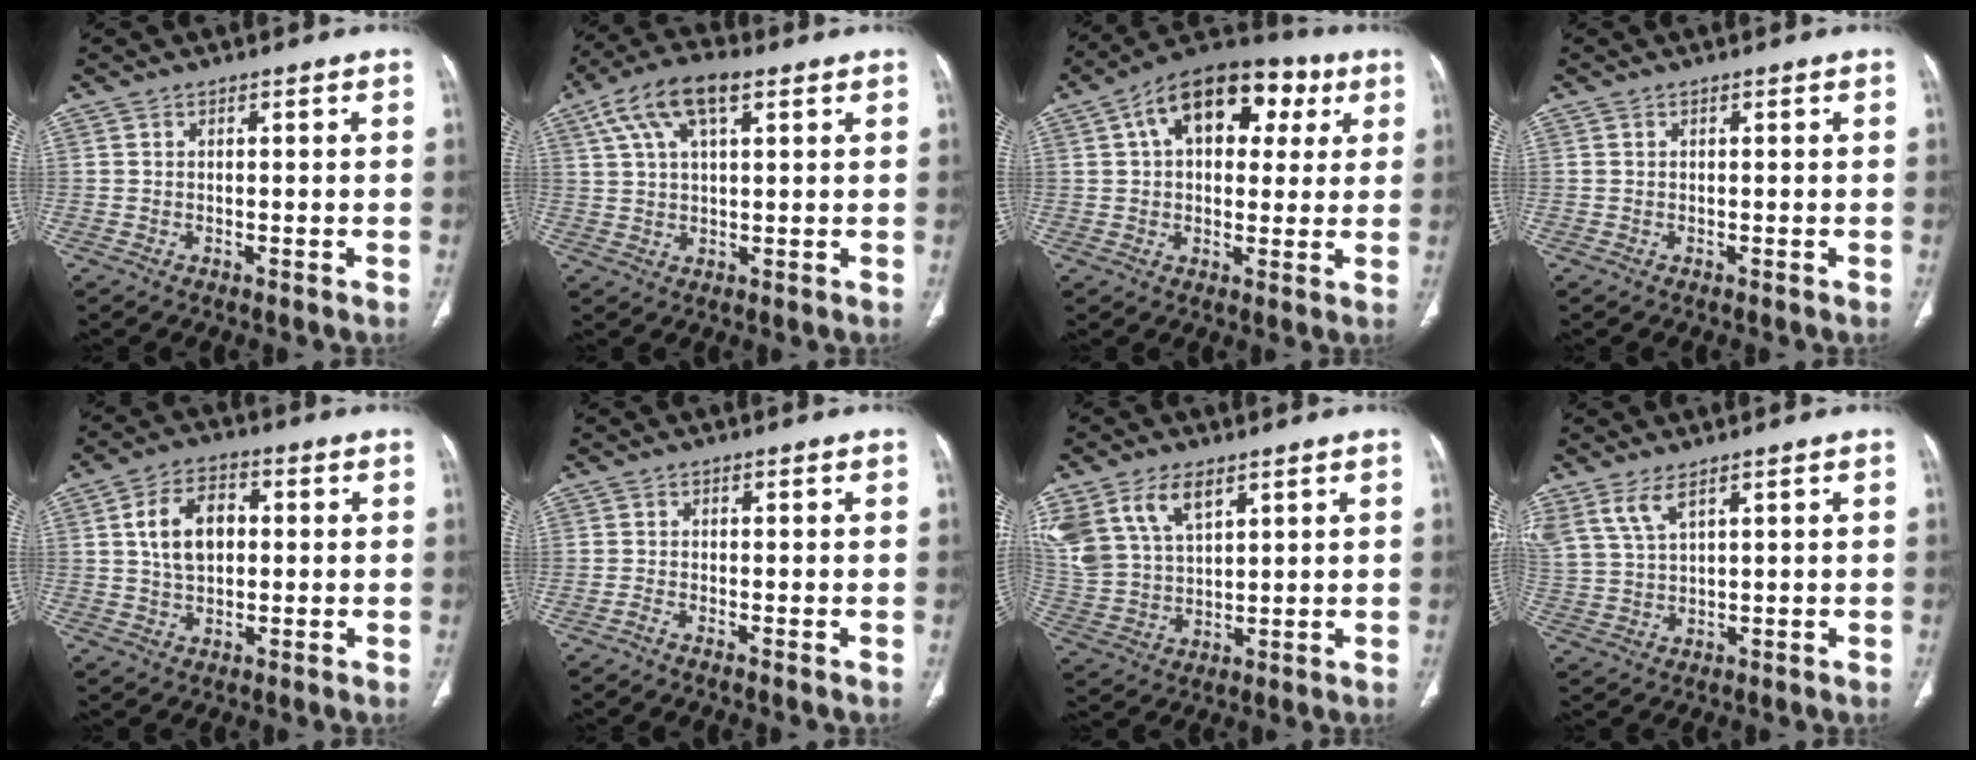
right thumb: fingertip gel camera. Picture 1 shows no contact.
{"total": 10.5, "force": [4.8, 4.5, 8.2], "torque": [-0.162, 0.017, 0.086]}
{"total": 18.0, "force": [6.3, 10.9, 12.9], "torque": [-0.161, 0.023, 0.089]}
{"total": 0.0}
{"total": 9.1, "force": [1.5, 5.9, 6.8], "torque": [-0.107, 0.010, 0.025]}
{"total": 0.9, "force": [-0.7, -0.2, 0.5], "torque": [-0.017, 0.001, -0.019]}
{"total": 14.4, "force": [7.7, 8.4, 8.8], "torque": [-0.185, -0.012, 0.162]}
{"total": 5.4, "force": [3.5, 1.6, 3.7], "torque": [-0.087, -0.011, 0.084]}